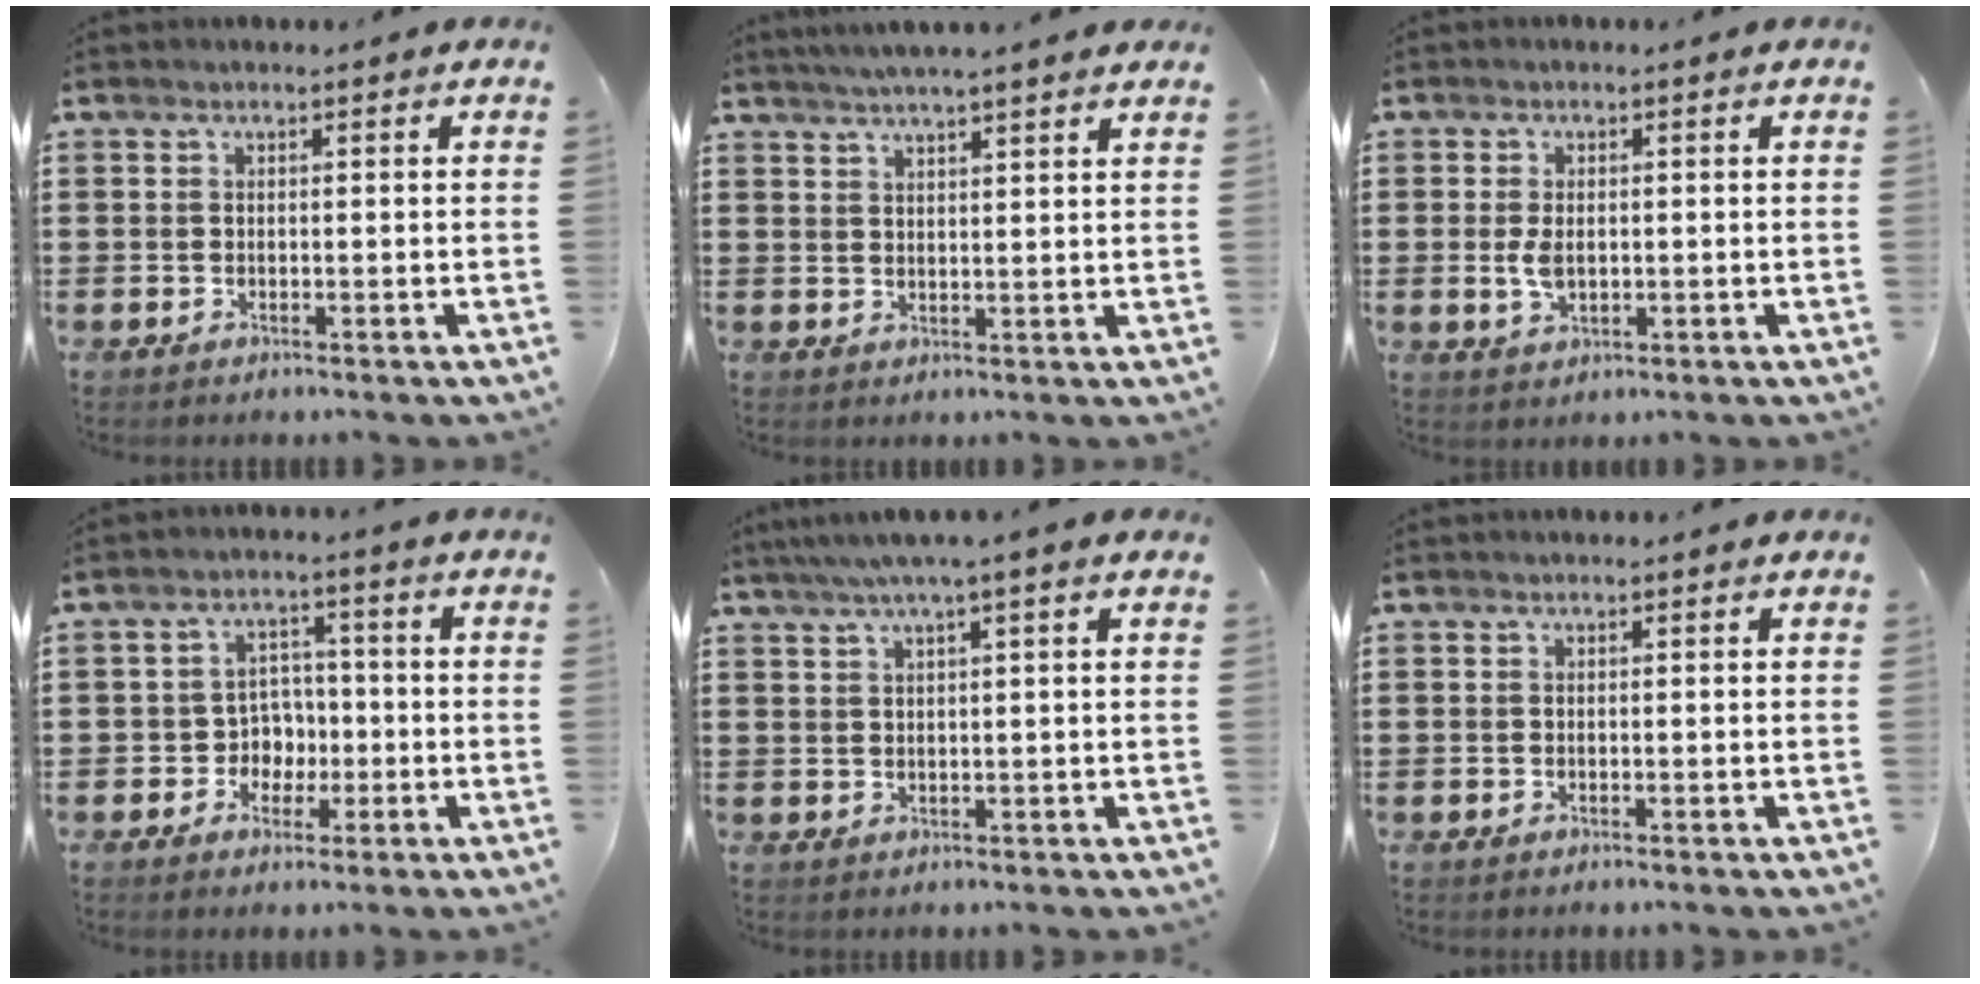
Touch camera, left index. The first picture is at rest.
{"total": 3.5, "force": [3.3, -0.5, 1.2], "torque": [-0.034, -0.008, 0.058]}
{"total": 3.4, "force": [0.0, 1.9, 2.8], "torque": [-0.069, -0.001, -0.004]}
{"total": 4.7, "force": [-1.2, 4.3, 1.3], "torque": [-0.039, 0.010, -0.024]}
{"total": 3.1, "force": [1.7, -0.3, 2.5], "torque": [-0.052, 0.004, 0.029]}
{"total": 0.0}